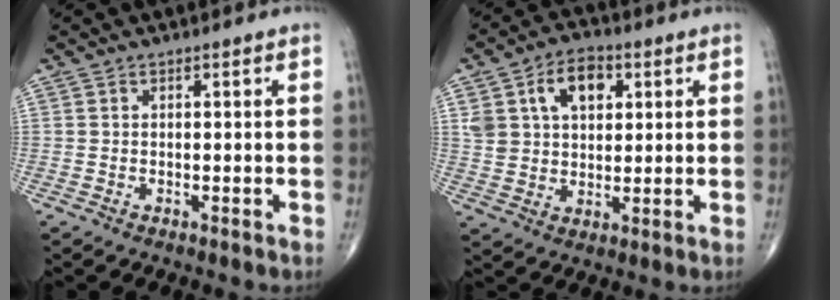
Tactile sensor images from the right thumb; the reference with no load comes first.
{"total": 11.3, "force": [4.0, 7.6, 7.3], "torque": [-0.096, 0.000, 0.070]}